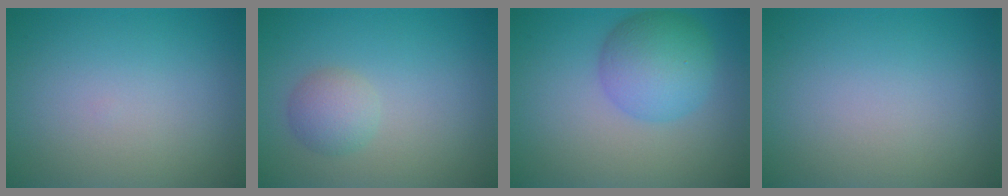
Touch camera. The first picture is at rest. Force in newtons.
{"total": 2.2, "press": 2.2, "slide": 0.1}
{"total": 5.2, "press": 5.2, "slide": 0.1}
{"total": 0.0}